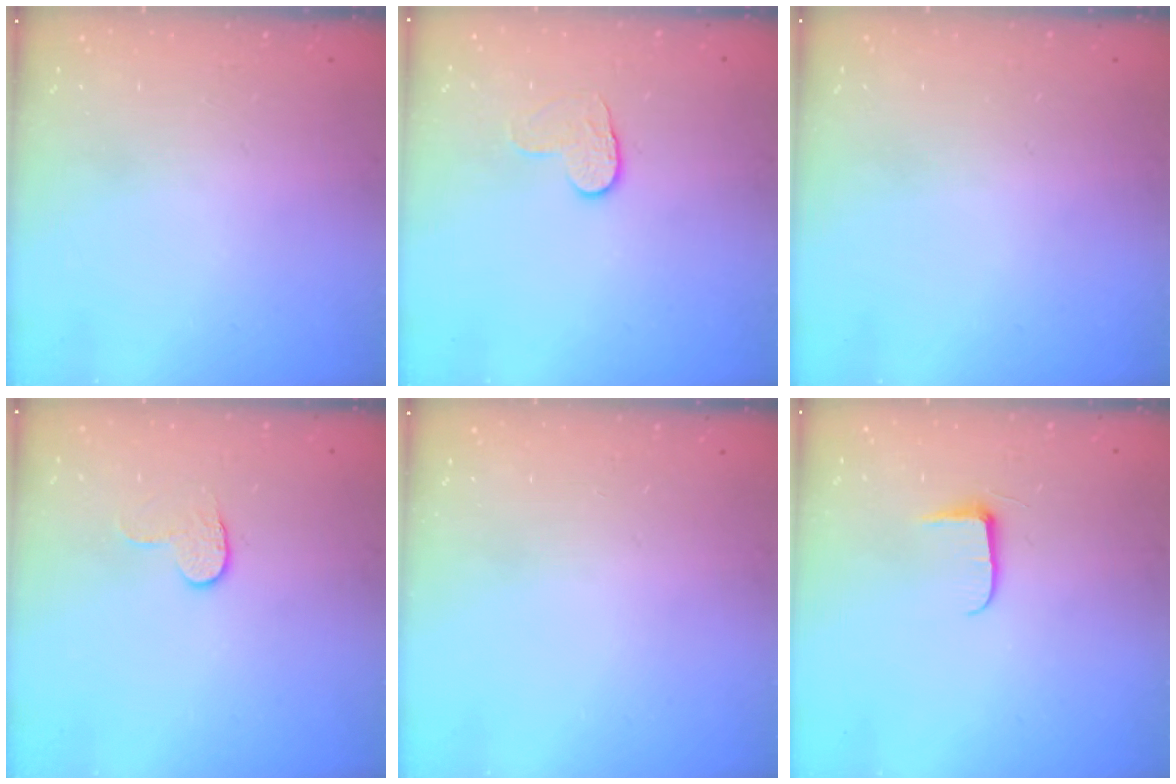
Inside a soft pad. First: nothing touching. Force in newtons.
{"total": 5.0, "press": 4.9, "slide": 0.5}
{"total": 0.6, "press": 0.6, "slide": 0.2}
{"total": 3.8, "press": 3.8, "slide": 0.4}
{"total": 0.0}
{"total": 5.8, "press": 5.8, "slide": 0.9}